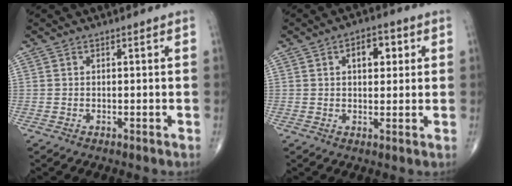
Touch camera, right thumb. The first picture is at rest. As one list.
[{"total": 6.1, "force": [1.9, 3.5, 4.6], "torque": [-0.045, 0.002, 0.025]}]